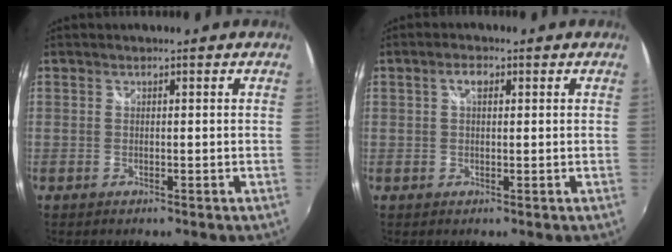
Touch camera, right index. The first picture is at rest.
{"total": 2.2, "force": [0.7, 1.1, 1.8], "torque": [-0.031, 0.007, 0.010]}